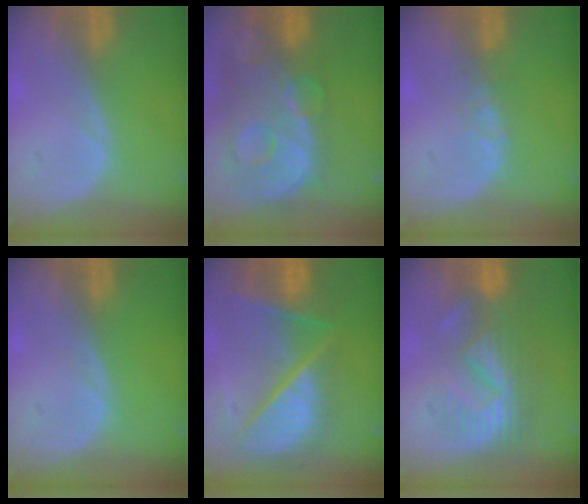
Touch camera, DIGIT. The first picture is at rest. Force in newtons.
{"total": 13.8, "press": 11.3, "slide": 8.0}
{"total": 1.4, "press": 1.4, "slide": 0.2}
{"total": 0.0}
{"total": 11.7, "press": 9.7, "slide": 6.4}
{"total": 8.9, "press": 8.4, "slide": 2.9}